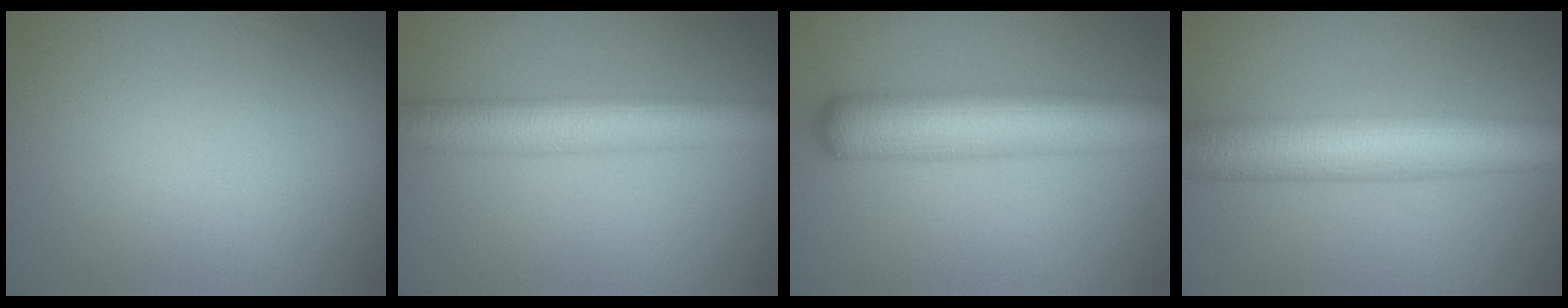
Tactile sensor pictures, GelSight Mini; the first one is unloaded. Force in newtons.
{"total": 6.7, "press": 6.7, "slide": 0.1}
{"total": 8.7, "press": 8.7, "slide": 0.2}
{"total": 9.6, "press": 9.6, "slide": 0.1}